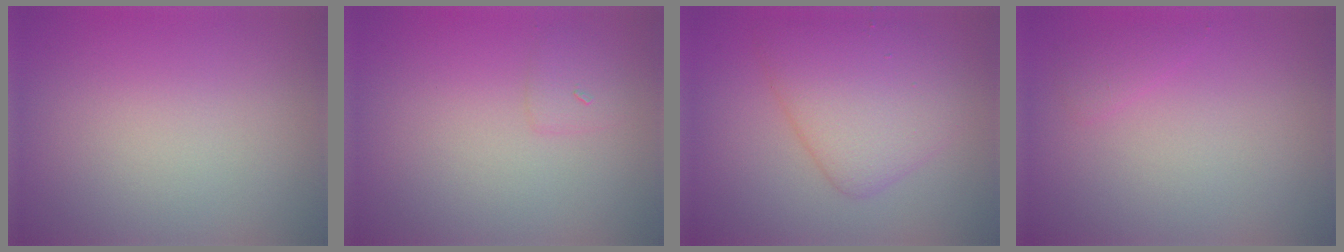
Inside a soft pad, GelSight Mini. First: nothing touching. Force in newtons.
{"total": 0.5, "press": 0.5, "slide": 0.0}
{"total": 5.1, "press": 5.1, "slide": 0.1}
{"total": 0.9, "press": 0.9, "slide": 0.1}